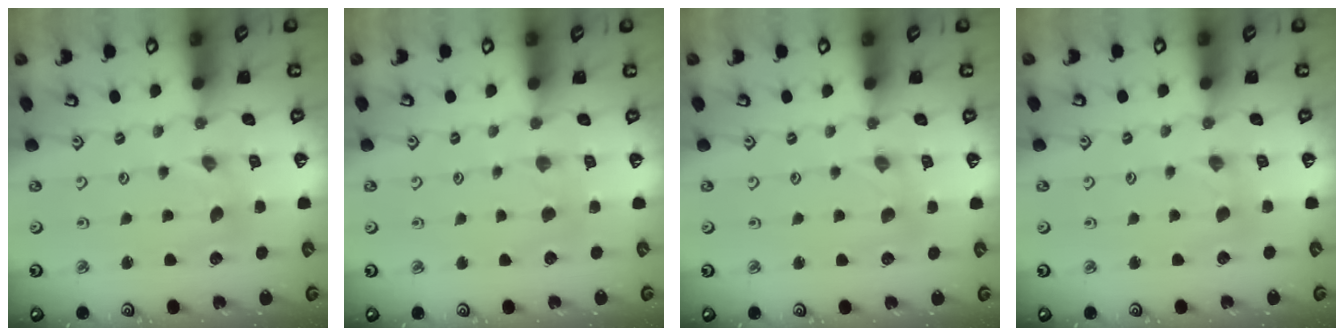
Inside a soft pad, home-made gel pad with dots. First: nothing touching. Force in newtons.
{"total": 2.4, "press": 2.4, "slide": 0.4}
{"total": 0.8, "press": 0.8, "slide": 0.2}
{"total": 0.8, "press": 0.7, "slide": 0.3}